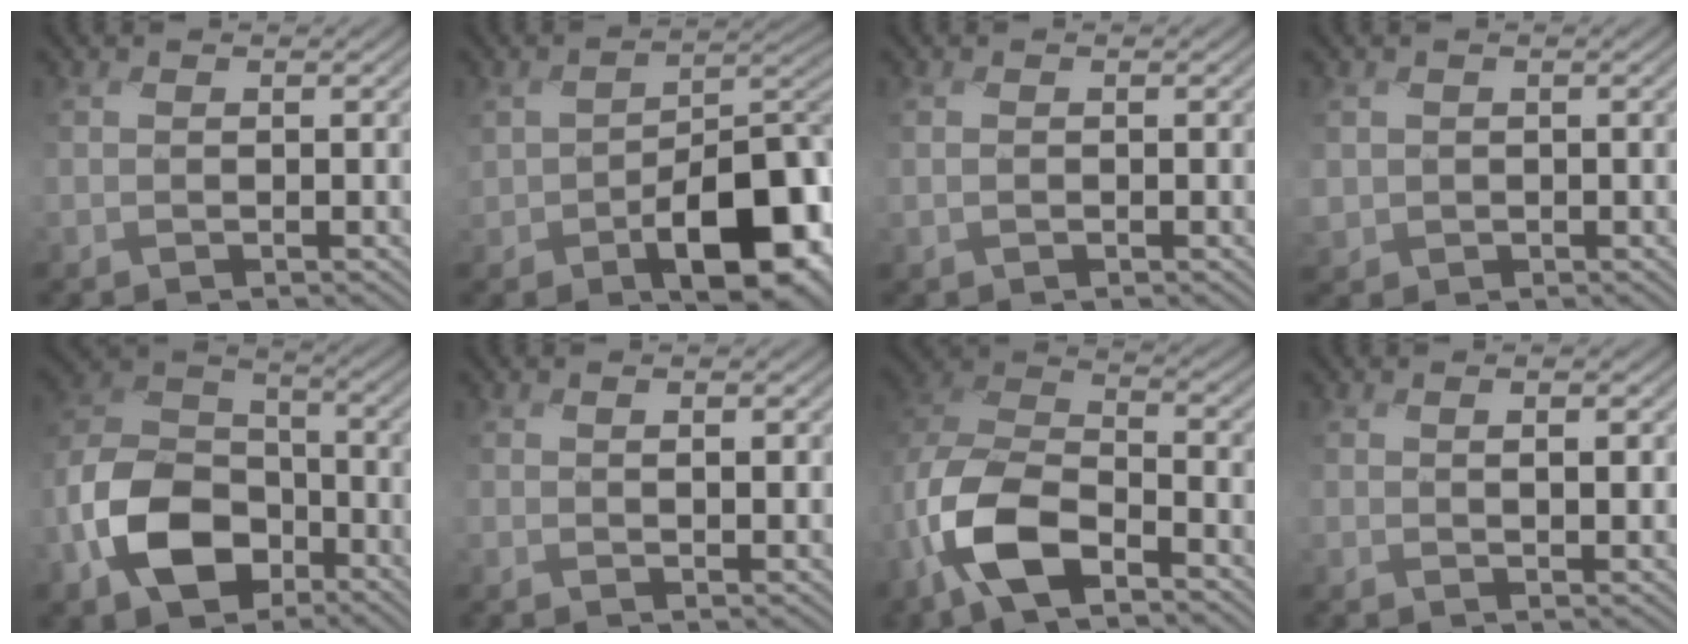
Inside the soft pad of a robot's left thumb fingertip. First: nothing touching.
{"total": 12.7, "force": [-4.7, 7.9, 8.8], "torque": [-0.133, -0.037, -0.066]}
{"total": 0.8, "force": [-0.2, 0.5, 0.6], "torque": [-0.016, -0.001, -0.004]}
{"total": 1.9, "force": [-0.1, 1.8, 0.5], "torque": [-0.028, -0.010, -0.005]}
{"total": 11.7, "force": [-6.2, 7.7, 6.2], "torque": [-0.144, -0.010, -0.142]}
{"total": 1.9, "force": [0.6, 0.4, 1.7], "torque": [-0.019, 0.003, 0.000]}
{"total": 11.1, "force": [-6.1, 5.4, 7.5], "torque": [-0.175, -0.007, -0.136]}
{"total": 2.4, "force": [0.7, 0.5, 2.2], "torque": [-0.025, 0.004, 0.000]}